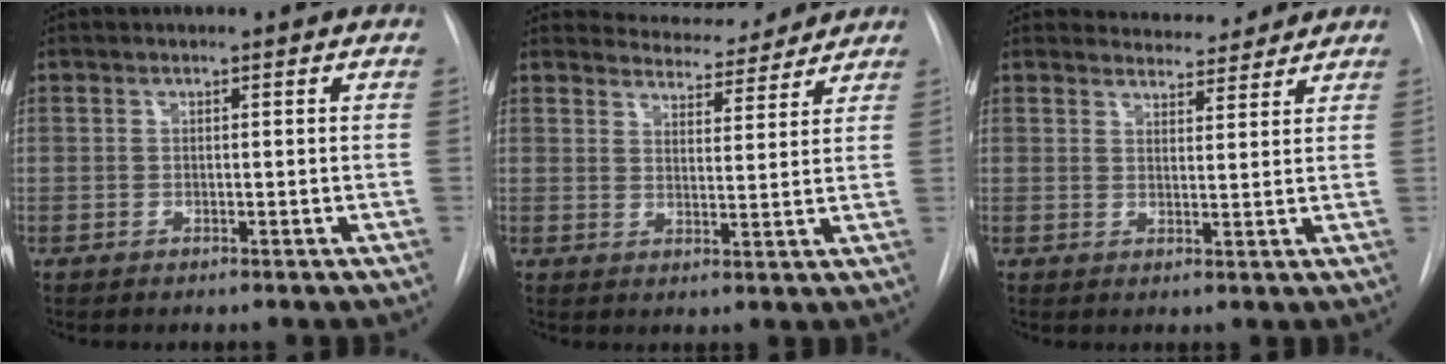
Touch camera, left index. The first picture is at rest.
{"total": 7.9, "force": [7.7, 1.8, 0.5], "torque": [-0.005, 0.001, 0.100]}
{"total": 5.9, "force": [5.7, 1.5, 0.2], "torque": [0.001, 0.003, 0.072]}